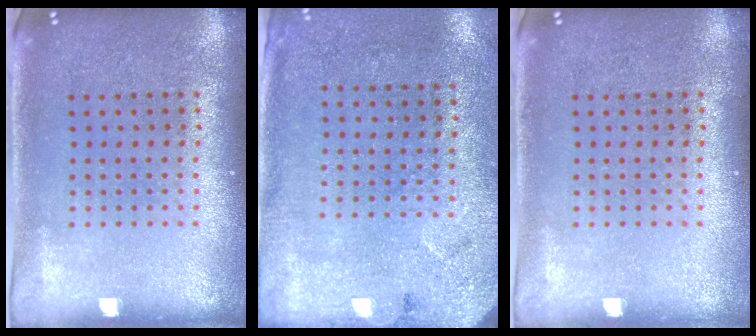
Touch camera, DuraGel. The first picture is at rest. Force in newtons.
{"total": 2.7, "press": 2.2, "slide": 1.6}
{"total": 0.0}